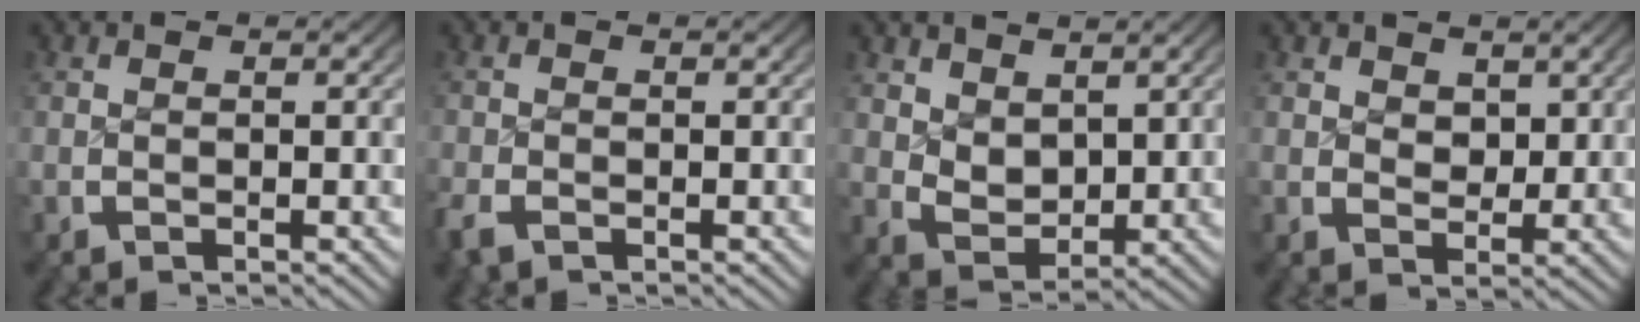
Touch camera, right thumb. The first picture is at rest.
{"total": 1.6, "force": [-1.2, 0.8, 0.5], "torque": [-0.014, -0.006, -0.025]}
{"total": 3.5, "force": [1.2, 2.4, 2.3], "torque": [-0.044, -0.015, 0.032]}
{"total": 2.1, "force": [1.4, 1.3, 0.9], "torque": [-0.009, -0.020, 0.034]}